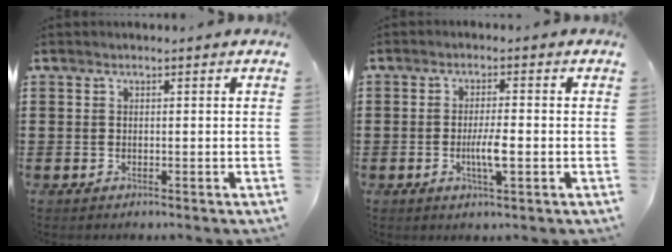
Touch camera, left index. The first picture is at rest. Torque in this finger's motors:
{"motor_torque": [1.05, 0.32, 0.40, 0.07]}